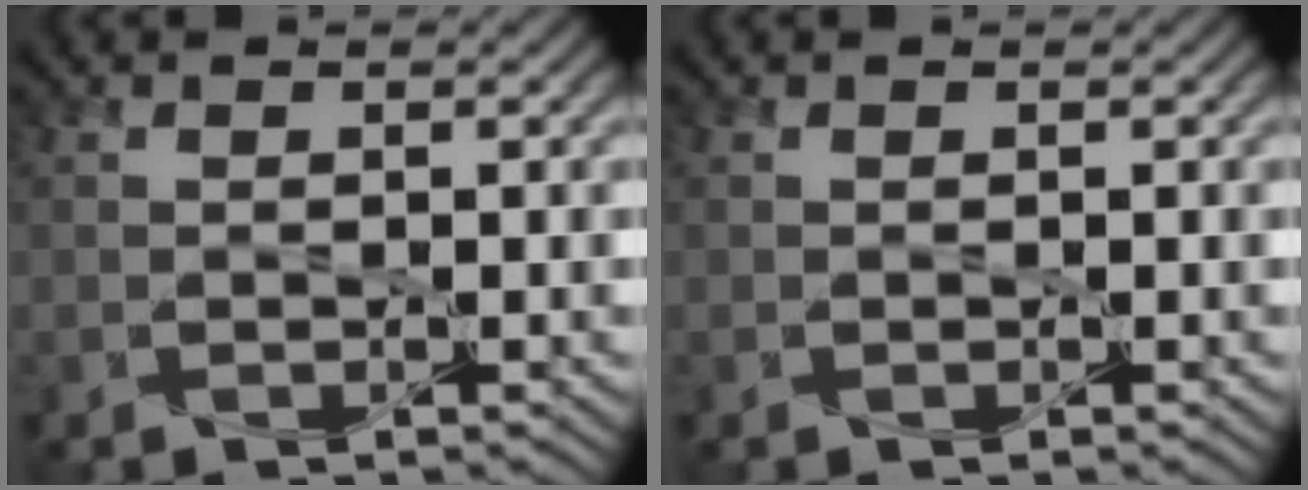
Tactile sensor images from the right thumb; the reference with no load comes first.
{"total": 0.0}